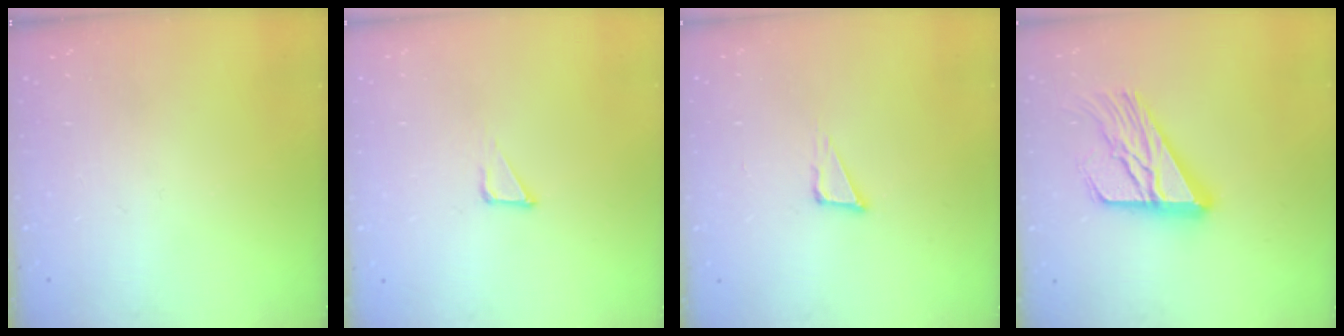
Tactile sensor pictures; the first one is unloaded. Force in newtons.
{"total": 2.8, "press": 2.8, "slide": 0.1}
{"total": 4.0, "press": 3.8, "slide": 1.0}
{"total": 18.2, "press": 18.1, "slide": 1.8}